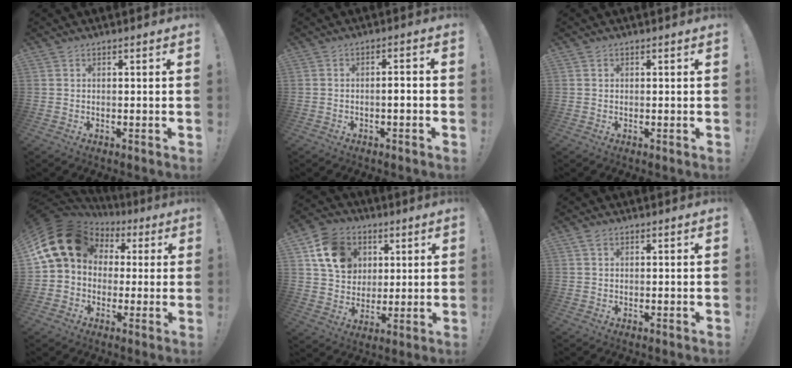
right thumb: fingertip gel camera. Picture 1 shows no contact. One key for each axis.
{"total": 2.7, "fx": -1.1, "fy": 0.2, "fz": 2.5, "tx": -0.042, "ty": 0.000, "tz": -0.021}
{"total": 0.8, "fx": 0.4, "fy": 0.6, "fz": 0.0, "tx": 0.000, "ty": 0.001, "tz": 0.009}
{"total": 17.4, "fx": 5.2, "fy": 13.1, "fz": 10.2, "tx": -0.179, "ty": -0.008, "tz": 0.106}
{"total": 14.7, "fx": 5.9, "fy": 11.9, "fz": 6.4, "tx": -0.106, "ty": -0.014, "tz": 0.124}
{"total": 1.9, "fx": 1.2, "fy": 1.1, "fz": 0.9, "tx": -0.011, "ty": -0.002, "tz": 0.021}